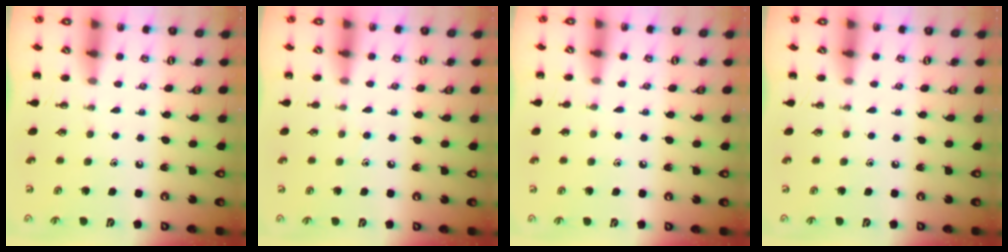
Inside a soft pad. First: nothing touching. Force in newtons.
{"total": 4.1, "press": 3.7, "slide": 1.7}
{"total": 3.8, "press": 3.4, "slide": 1.6}
{"total": 0.0}